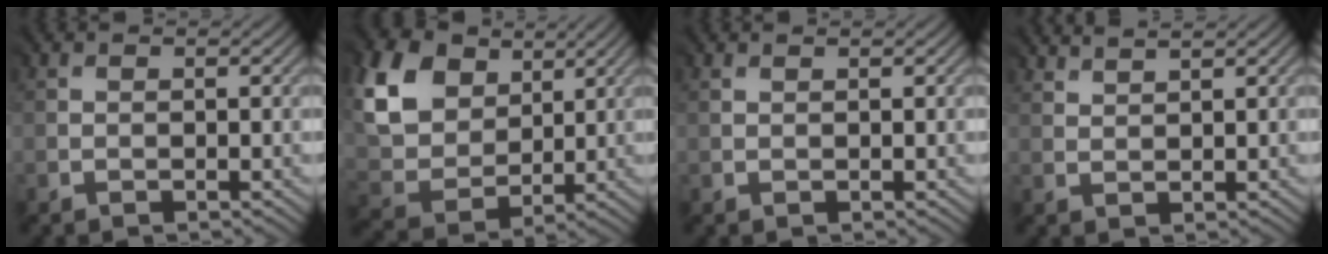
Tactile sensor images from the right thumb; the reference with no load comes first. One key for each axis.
{"total": 12.4, "fx": 5.7, "fy": 9.1, "fz": 6.3, "tx": -0.206, "ty": 0.022, "tz": 0.125}
{"total": 0.6, "fx": 0.6, "fy": 0.1, "fz": 0.1, "tx": -0.006, "ty": 0.001, "tz": 0.013}
{"total": 1.8, "fx": 1.8, "fy": -0.3, "fz": -0.1, "tx": 0.003, "ty": 0.001, "tz": 0.039}